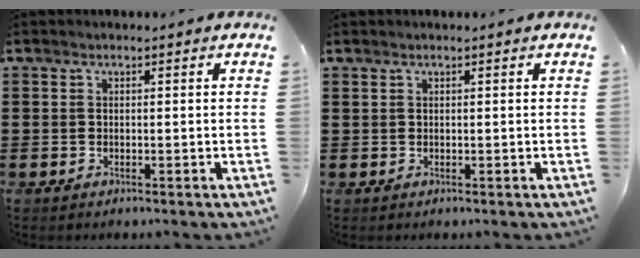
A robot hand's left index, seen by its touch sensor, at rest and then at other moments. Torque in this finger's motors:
{"motor_torque": [0.00, 0.00, 0.00, 0.01]}